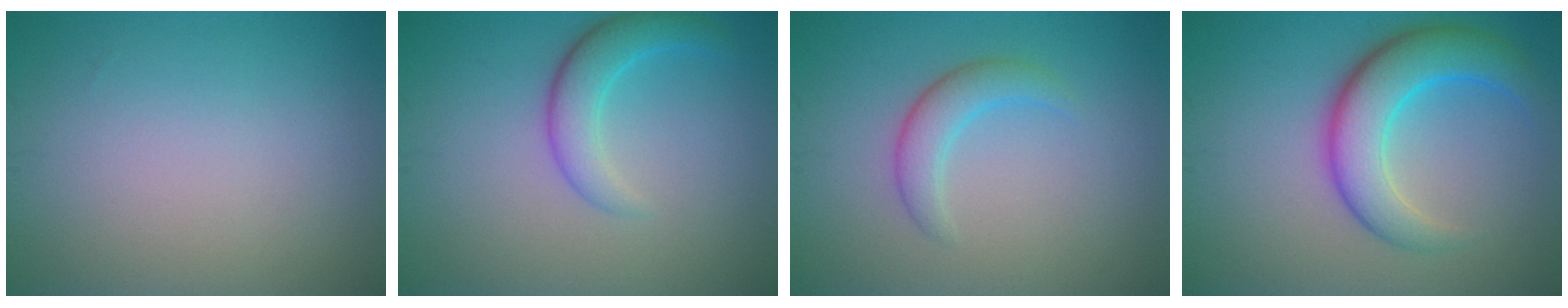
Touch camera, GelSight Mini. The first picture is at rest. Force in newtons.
{"total": 3.4, "press": 3.4, "slide": 0.2}
{"total": 2.6, "press": 2.6, "slide": 0.2}
{"total": 6.6, "press": 6.6, "slide": 0.3}